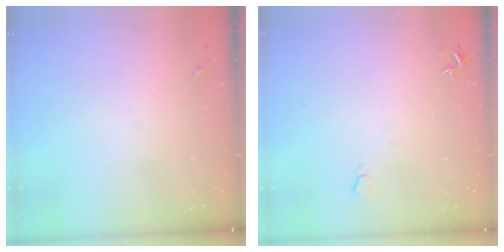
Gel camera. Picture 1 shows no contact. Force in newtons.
{"total": 4.9, "press": 4.9, "slide": 0.6}